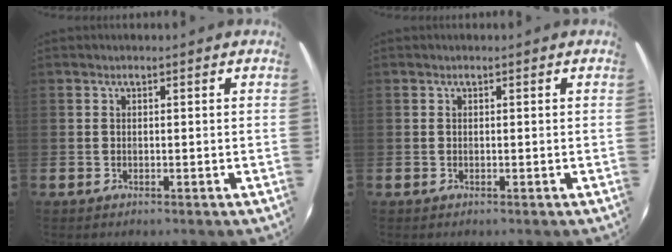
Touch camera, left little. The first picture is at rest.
{"total": 0.0}